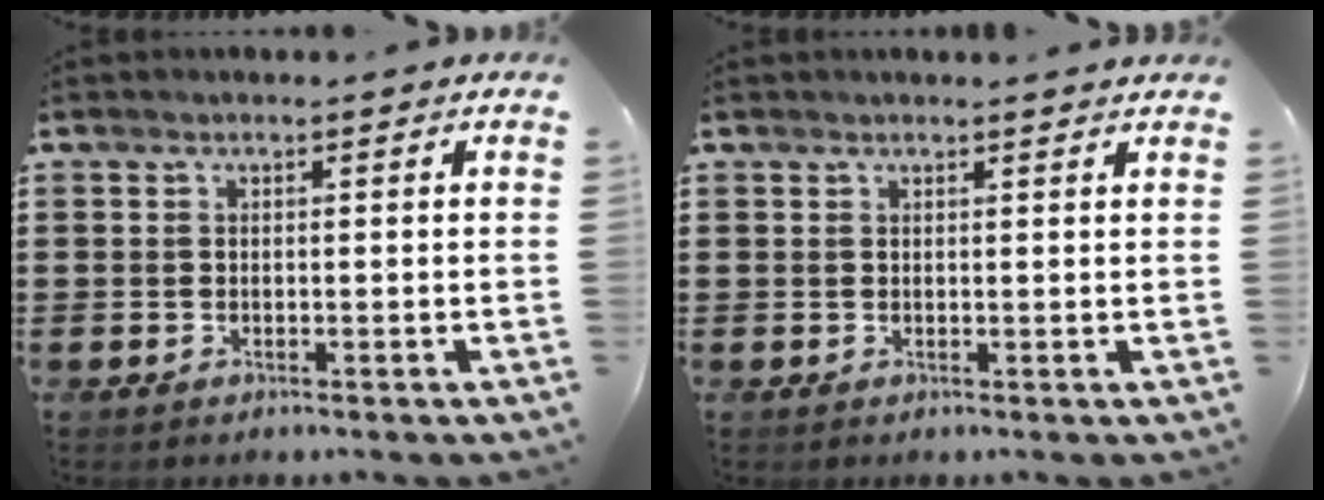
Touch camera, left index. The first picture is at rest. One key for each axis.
{"total": 1.0, "fx": 1.0, "fy": -0.1, "fz": 0.3, "tx": -0.006, "ty": -0.003, "tz": 0.021}